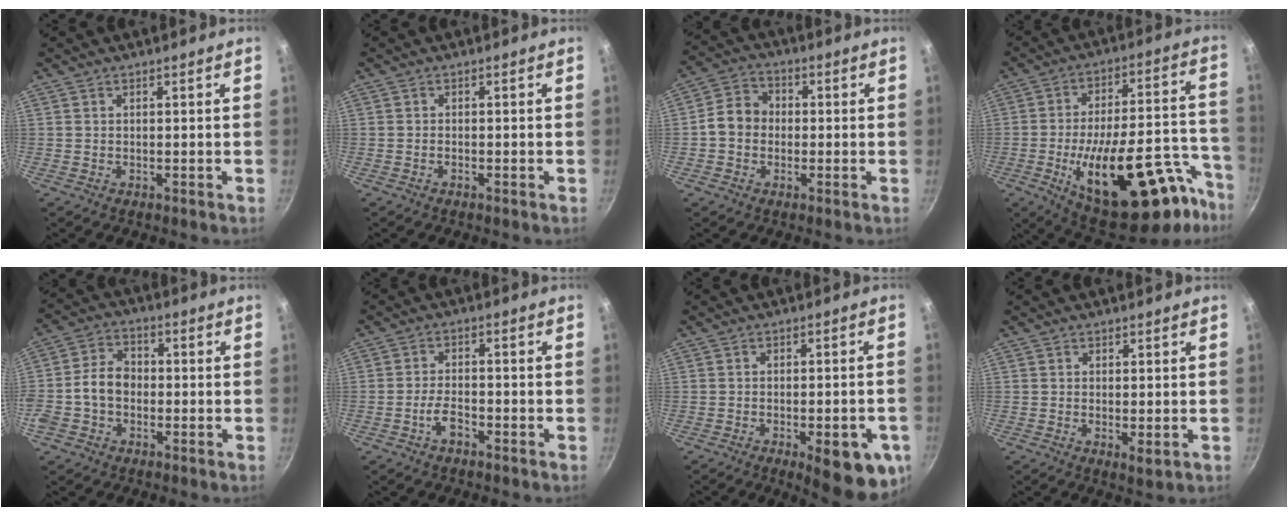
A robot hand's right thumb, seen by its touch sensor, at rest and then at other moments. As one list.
[{"total": 0.6, "force": [-0.4, 0.1, 0.3], "torque": [-0.012, 0.004, -0.011]}, {"total": 6.9, "force": [-0.6, 5.8, 3.6], "torque": [-0.036, 0.019, -0.027]}, {"total": 30.3, "force": [-14.4, 12.5, 23.6], "torque": [-0.288, 0.070, -0.206]}, {"total": 8.2, "force": [-1.5, 6.2, 5.1], "torque": [-0.076, 0.028, -0.041]}, {"total": 4.0, "force": [-2.3, 1.8, 2.7], "torque": [-0.046, 0.022, -0.043]}, {"total": 13.3, "force": [-5.0, 4.8, 11.4], "torque": [-0.108, 0.008, -0.059]}, {"total": 2.5, "force": [-0.3, 0.9, 2.3], "torque": [-0.039, -0.011, -0.004]}]